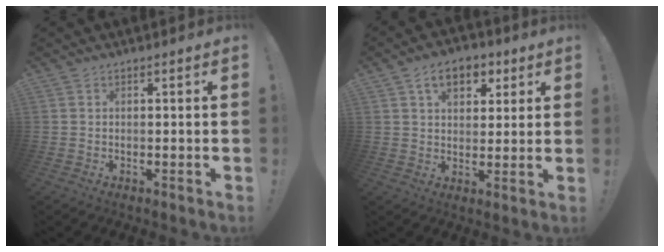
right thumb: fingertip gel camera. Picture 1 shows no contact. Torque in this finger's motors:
{"motor_torque": [0.81, 1.72, 0.54, 0.21, 0.00]}